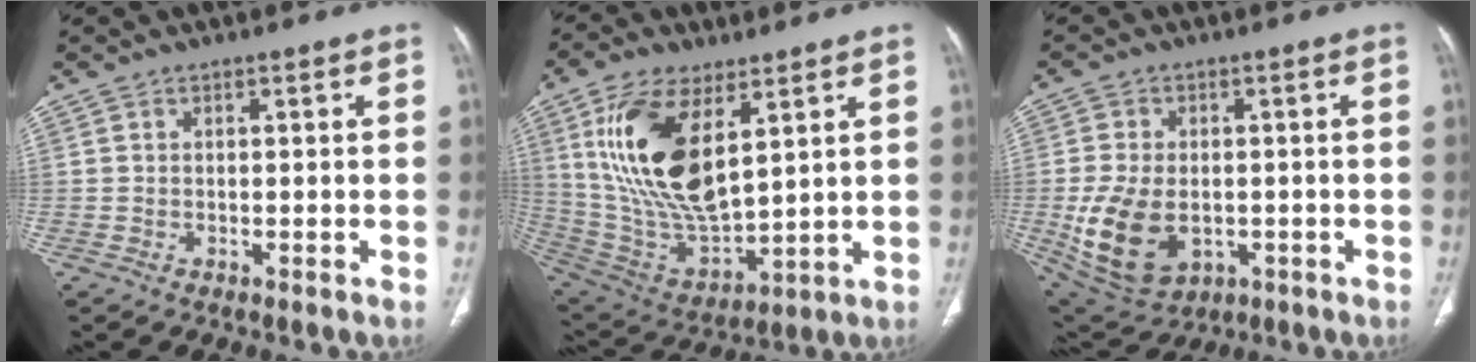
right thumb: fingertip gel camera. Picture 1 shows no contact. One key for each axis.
{"total": 20.4, "fx": 7.2, "fy": 9.5, "fz": 16.6, "tx": -0.314, "ty": -0.031, "tz": 0.149}
{"total": 13.3, "fx": -2.4, "fy": 8.8, "fz": 9.7, "tx": -0.177, "ty": -0.003, "tz": -0.020}